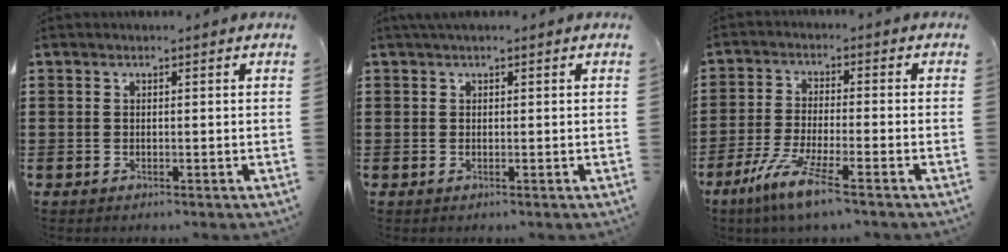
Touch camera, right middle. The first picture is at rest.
{"total": 0.8, "force": [0.4, 0.0, 0.7], "torque": [-0.013, 0.001, 0.006]}
{"total": 6.9, "force": [-4.8, 0.4, 5.0], "torque": [-0.106, -0.013, -0.091]}